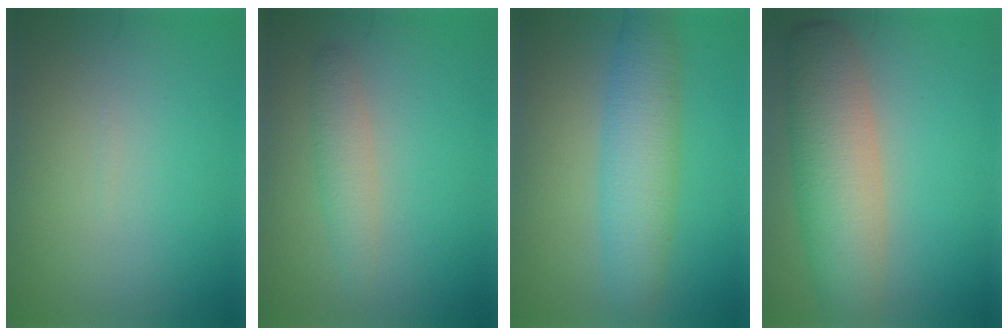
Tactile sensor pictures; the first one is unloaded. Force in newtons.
{"total": 2.0, "press": 2.0, "slide": 0.1}
{"total": 5.1, "press": 5.1, "slide": 0.2}
{"total": 5.9, "press": 5.9, "slide": 0.5}